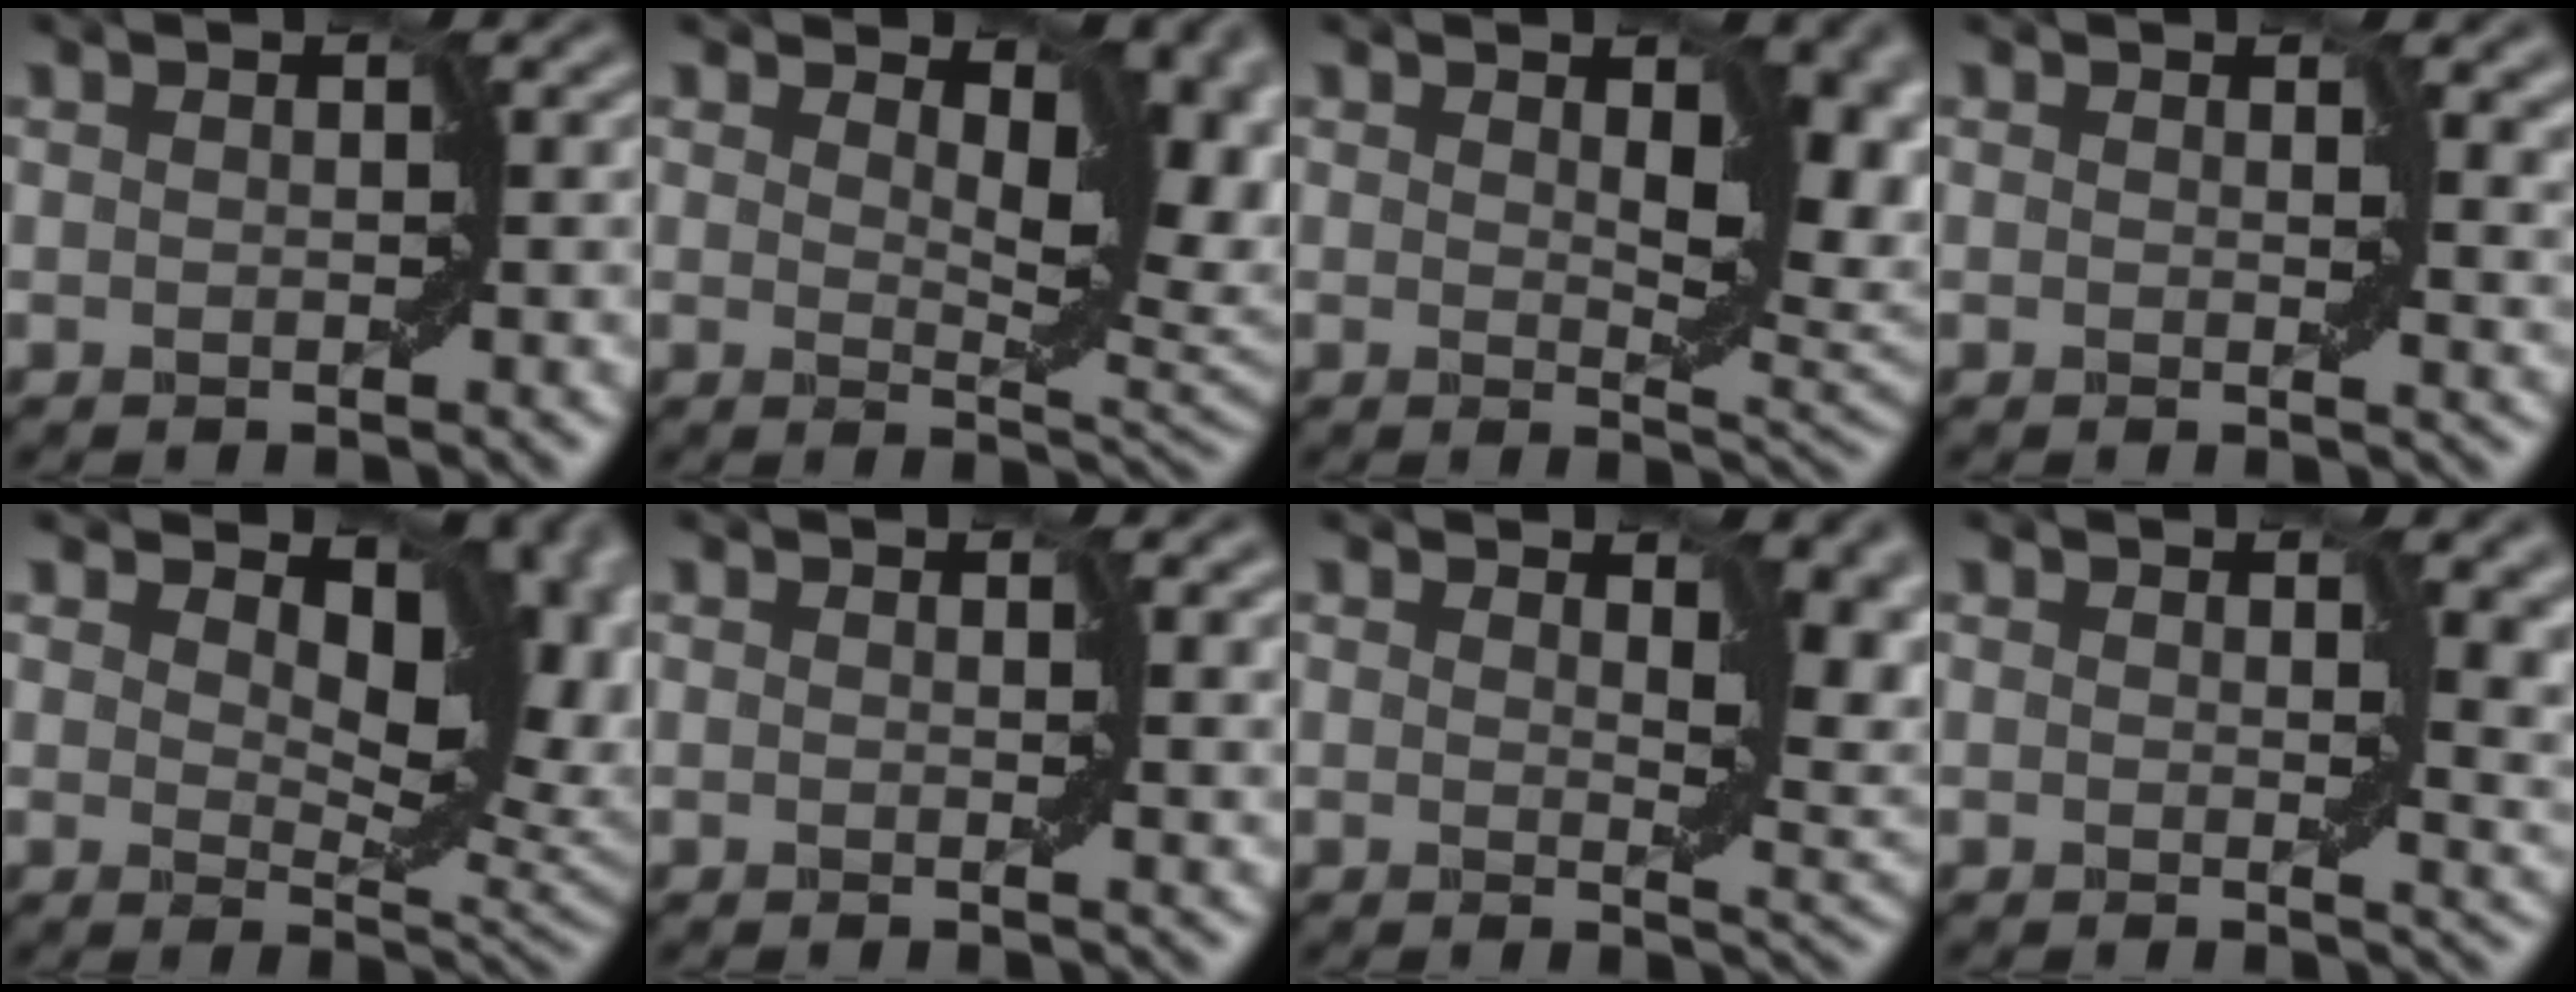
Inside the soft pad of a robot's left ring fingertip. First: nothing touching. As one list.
[{"total": 10.8, "force": [2.0, 5.7, 9.0], "torque": [-0.114, -0.001, 0.031]}, {"total": 10.2, "force": [1.1, 5.5, 8.5], "torque": [-0.102, 0.001, 0.017]}, {"total": 3.5, "force": [1.0, 2.3, 2.5], "torque": [-0.022, -0.002, 0.006]}, {"total": 12.8, "force": [3.5, 7.0, 10.1], "torque": [-0.121, -0.003, 0.056]}, {"total": 1.7, "force": [0.6, 0.9, 1.4], "torque": [-0.021, -0.003, 0.004]}, {"total": 6.3, "force": [1.5, 3.3, 5.2], "torque": [-0.069, -0.006, 0.022]}, {"total": 5.8, "force": [0.9, 3.7, 4.4], "torque": [-0.038, 0.002, 0.007]}]